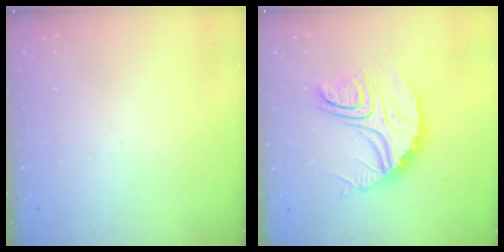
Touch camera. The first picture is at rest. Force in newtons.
{"total": 14.0, "press": 13.9, "slide": 1.2}